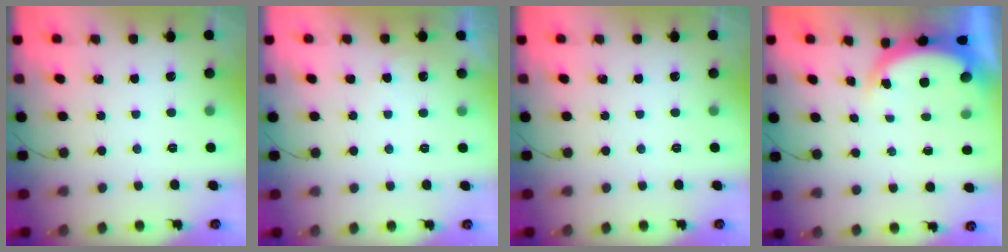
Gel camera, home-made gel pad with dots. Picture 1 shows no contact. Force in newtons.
{"total": 3.0, "press": 3.0, "slide": 0.0}
{"total": 0.0}
{"total": 4.6, "press": 4.6, "slide": 0.2}